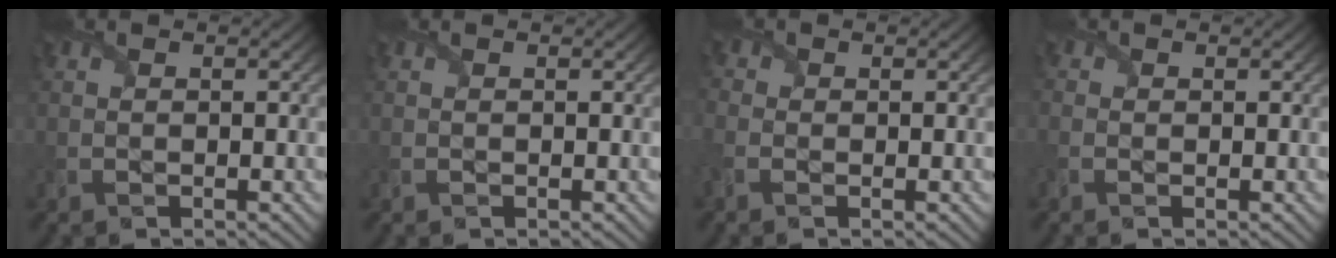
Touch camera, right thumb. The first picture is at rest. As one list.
[{"total": 0.0}, {"total": 2.4, "force": [-0.8, 2.0, 1.2], "torque": [-0.040, -0.004, -0.025]}, {"total": 1.2, "force": [-0.3, 1.0, 0.4], "torque": [-0.010, -0.004, -0.008]}]